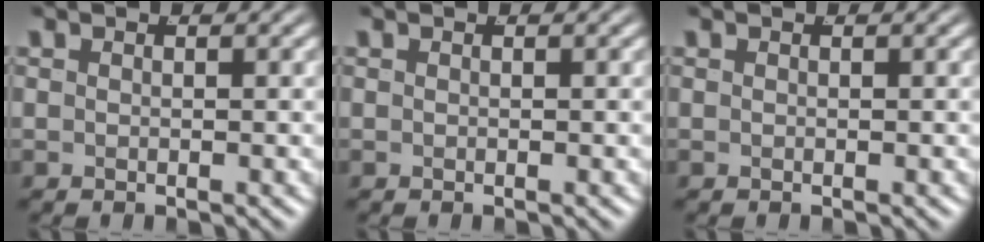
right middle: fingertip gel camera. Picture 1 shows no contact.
{"total": 0.0}
{"total": 0.0}